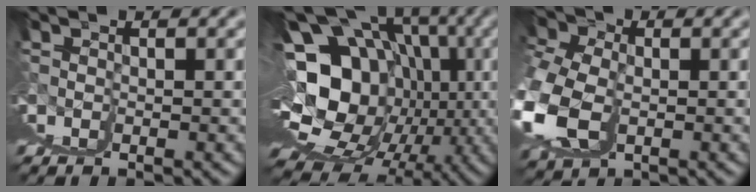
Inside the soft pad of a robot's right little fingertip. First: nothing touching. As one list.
[{"total": 17.2, "force": [0.7, 9.8, 14.1], "torque": [-0.219, -0.024, 0.040]}, {"total": 5.1, "force": [1.6, 3.8, 3.0], "torque": [-0.048, -0.009, 0.033]}]